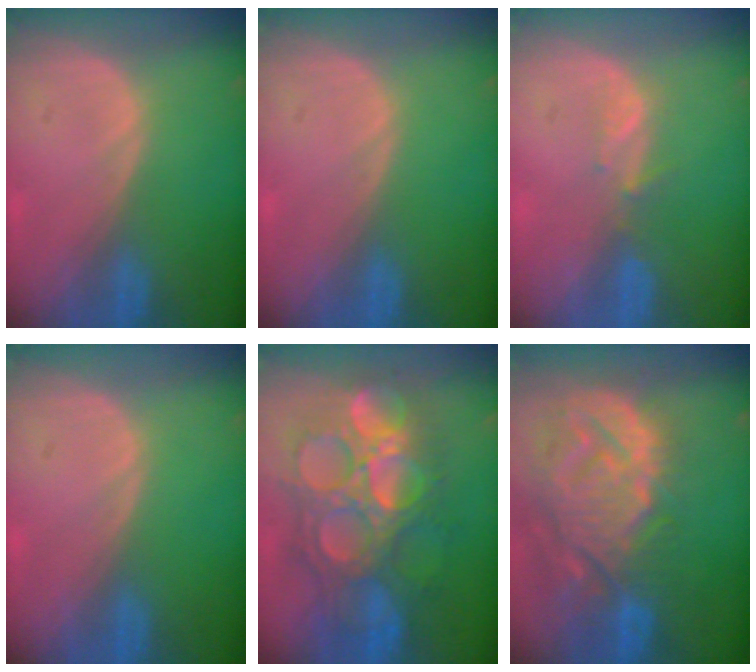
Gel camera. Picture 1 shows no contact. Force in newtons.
{"total": 0.0}
{"total": 1.9, "press": 1.8, "slide": 0.7}
{"total": 0.0}
{"total": 13.6, "press": 13.5, "slide": 1.4}
{"total": 14.3, "press": 12.3, "slide": 7.4}